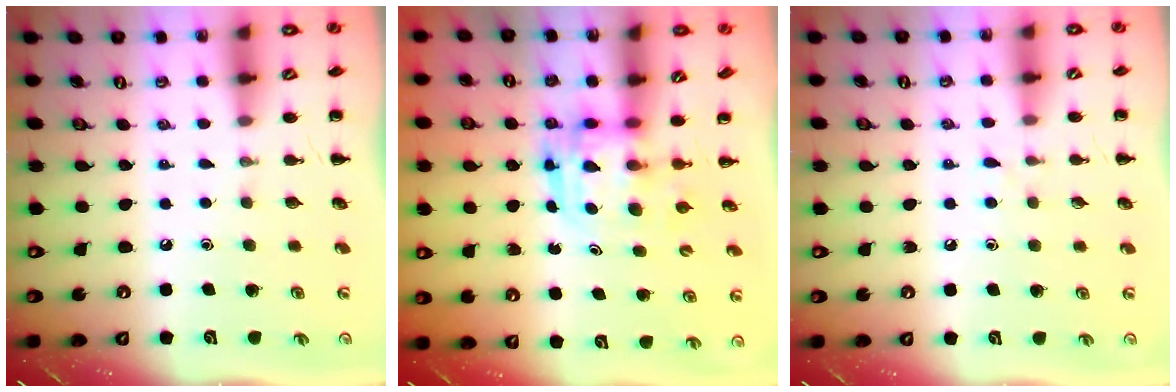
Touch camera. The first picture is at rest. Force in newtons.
{"total": 3.2, "press": 3.2, "slide": 0.3}
{"total": 4.8, "press": 4.4, "slide": 1.9}